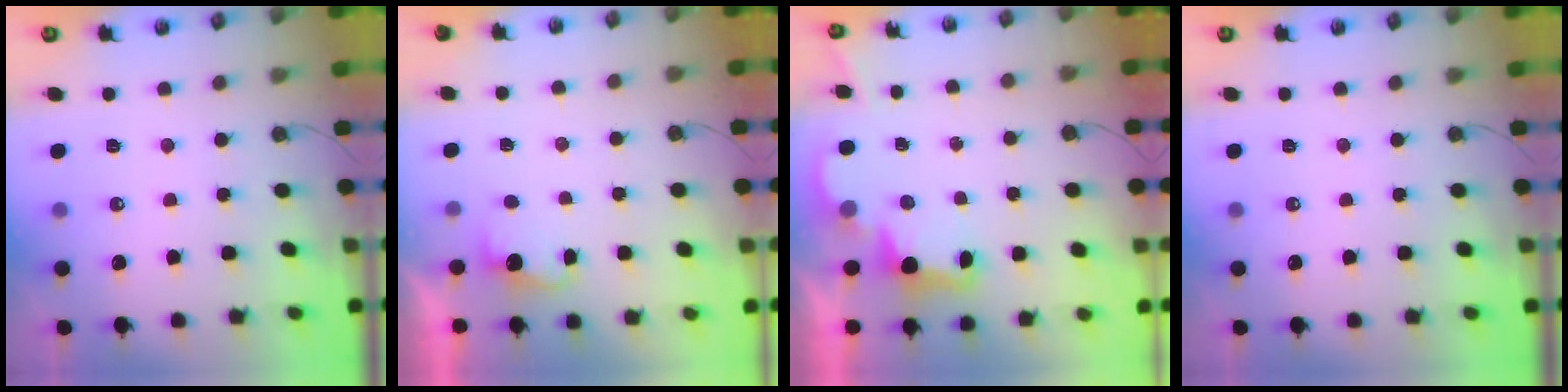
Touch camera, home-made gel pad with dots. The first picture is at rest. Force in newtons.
{"total": 3.0, "press": 2.8, "slide": 1.0}
{"total": 3.0, "press": 2.9, "slide": 0.6}
{"total": 0.0}